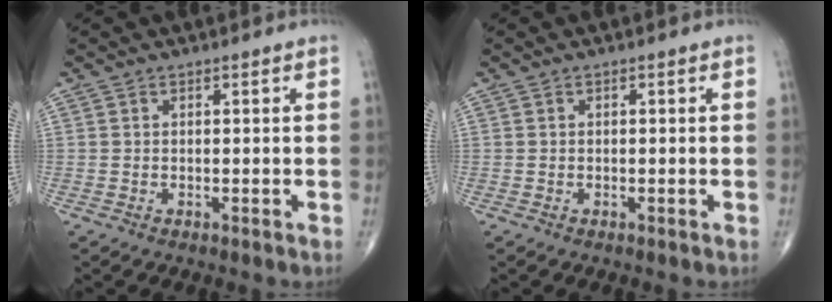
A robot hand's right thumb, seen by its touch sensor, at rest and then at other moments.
{"total": 0.0}